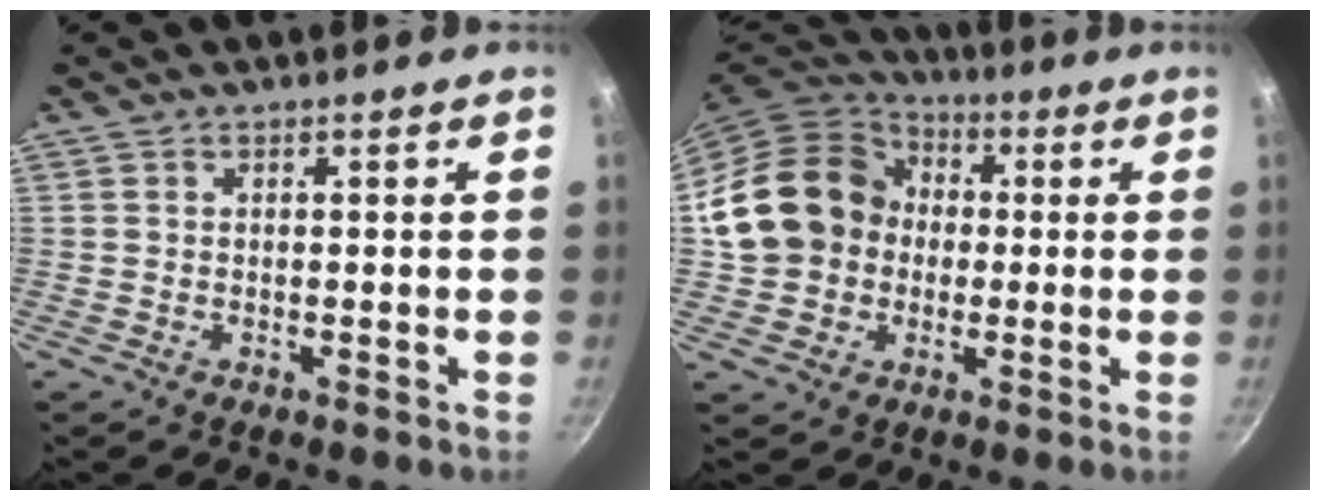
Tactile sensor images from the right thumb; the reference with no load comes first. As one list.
[{"total": 17.7, "force": [0.8, 15.2, 9.1], "torque": [-0.145, 0.044, 0.011]}]